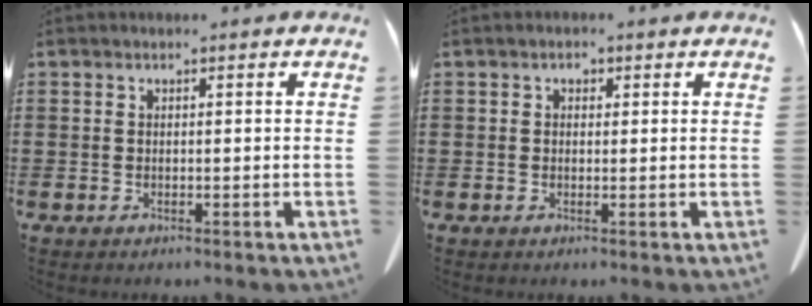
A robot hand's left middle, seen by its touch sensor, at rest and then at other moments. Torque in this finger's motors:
{"motor_torque": [-0.10, 0.14, -0.01, 0.01]}